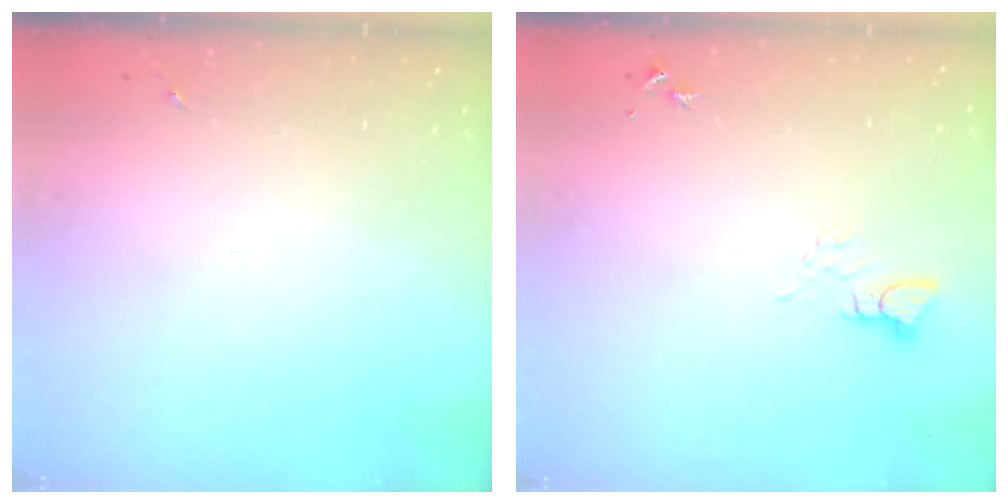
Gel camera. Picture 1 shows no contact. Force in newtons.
{"total": 3.4, "press": 3.4, "slide": 0.3}